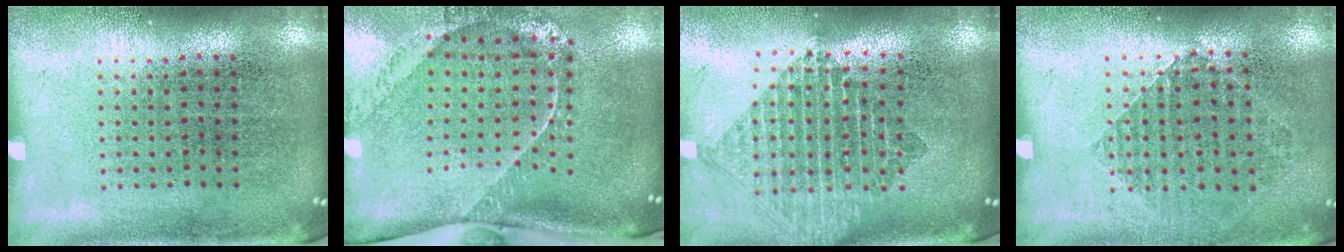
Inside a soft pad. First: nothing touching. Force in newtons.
{"total": 2.4, "press": 1.7, "slide": 1.7}
{"total": 2.2, "press": 1.7, "slide": 1.4}
{"total": 0.9, "press": 0.9, "slide": 0.2}